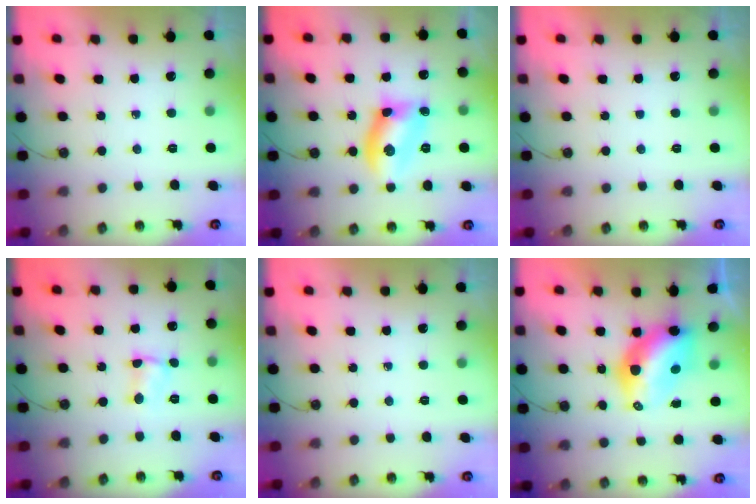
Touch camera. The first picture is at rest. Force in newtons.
{"total": 11.2, "press": 11.1, "slide": 1.4}
{"total": 0.0}
{"total": 2.6, "press": 2.6, "slide": 0.4}
{"total": 0.0}
{"total": 10.0, "press": 9.9, "slide": 0.9}